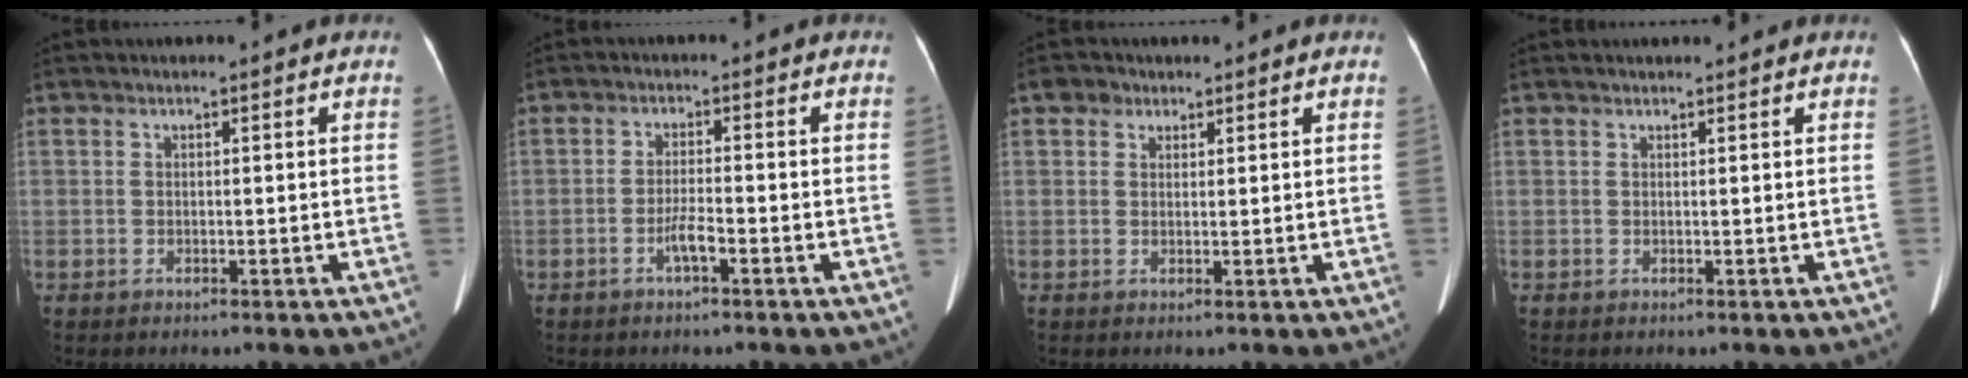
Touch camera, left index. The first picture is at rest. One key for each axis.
{"total": 2.5, "fx": -1.7, "fy": -0.1, "fz": 1.8, "tx": -0.034, "ty": -0.009, "tz": -0.031}
{"total": 1.6, "fx": 0.8, "fy": 1.4, "fz": 0.2, "tx": -0.002, "ty": 0.003, "tz": 0.014}
{"total": 3.3, "fx": 3.1, "fy": 0.3, "fz": 1.1, "tx": -0.012, "ty": 0.013, "tz": 0.034}